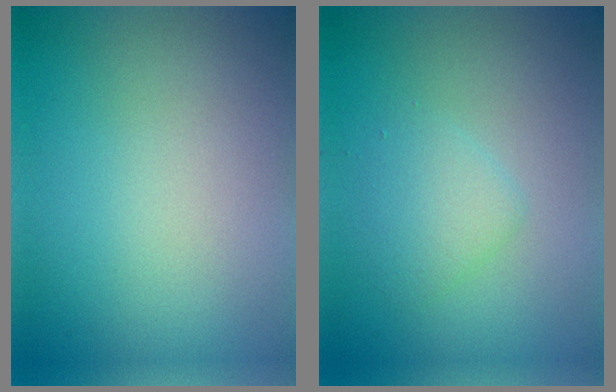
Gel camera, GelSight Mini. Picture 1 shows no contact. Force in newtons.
{"total": 1.9, "press": 1.9, "slide": 0.2}